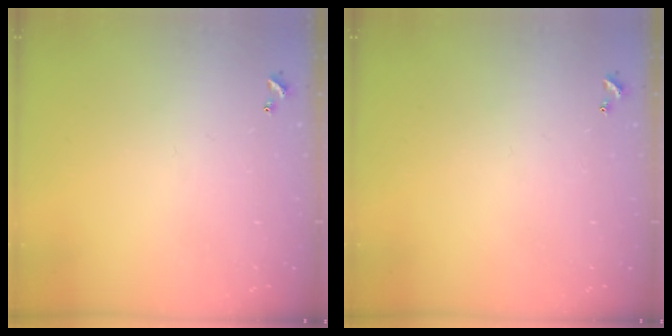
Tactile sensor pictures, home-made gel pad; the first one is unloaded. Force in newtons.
{"total": 0.0}